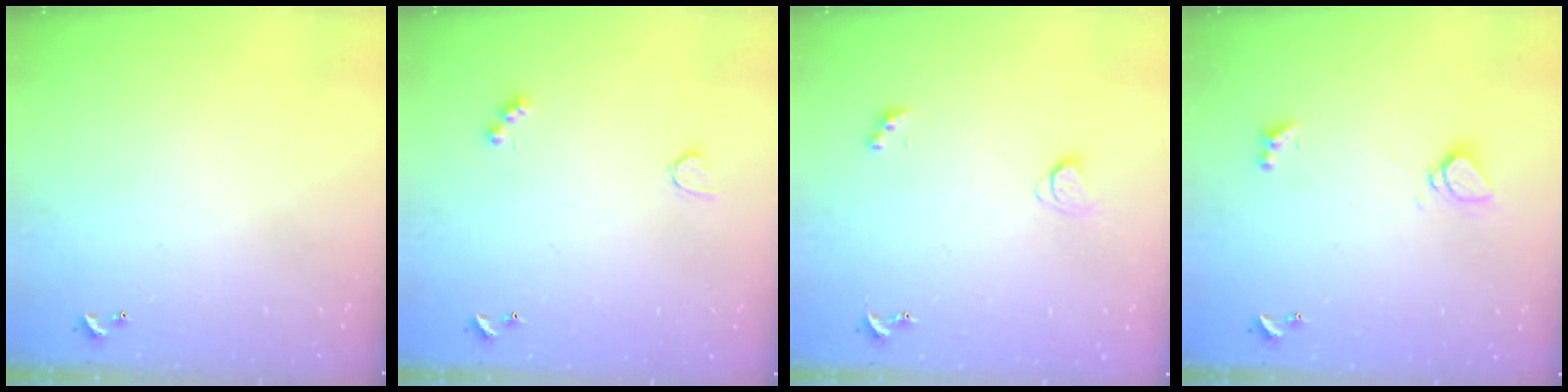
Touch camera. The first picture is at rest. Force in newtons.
{"total": 4.4, "press": 4.3, "slide": 0.9}
{"total": 1.7, "press": 1.7, "slide": 0.3}
{"total": 1.6, "press": 1.5, "slide": 0.4}